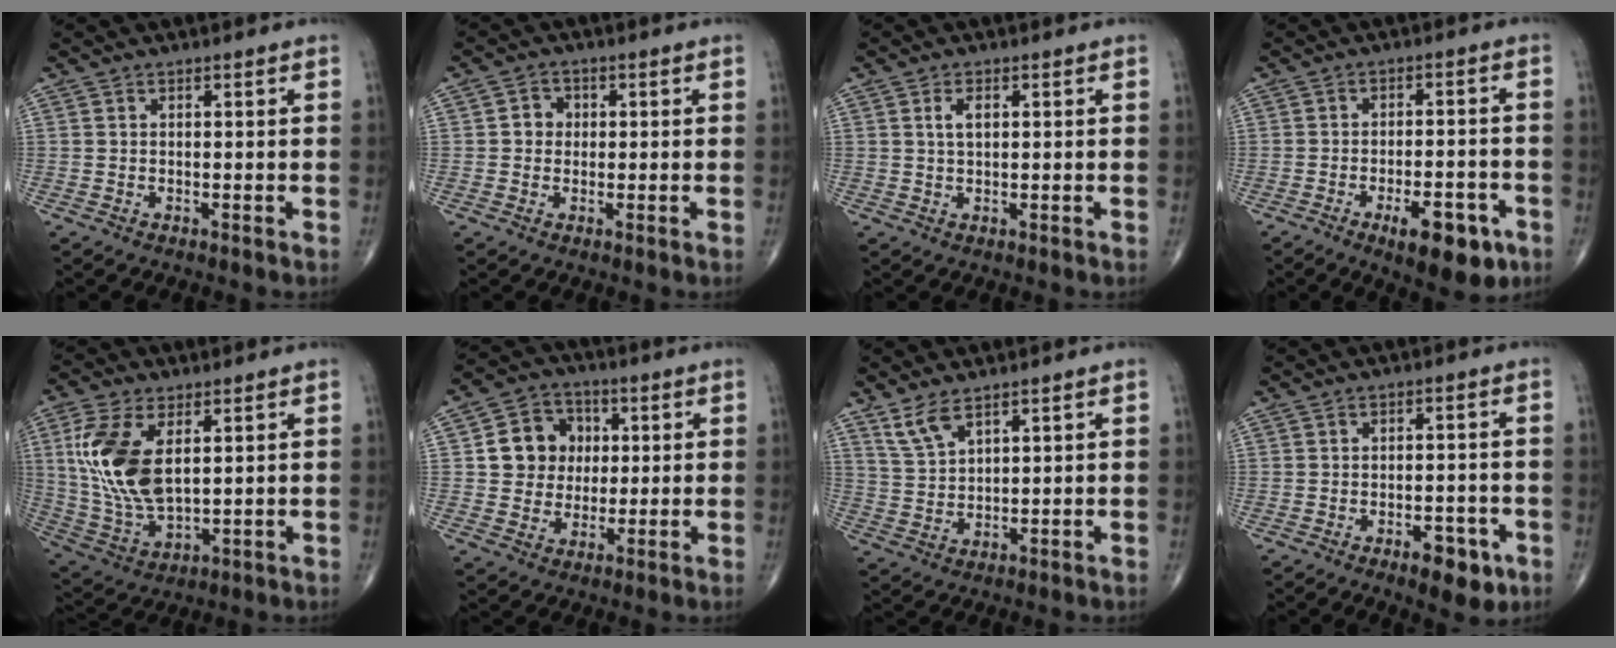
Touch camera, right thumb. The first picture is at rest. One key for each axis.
{"total": 3.1, "fx": 0.2, "fy": 2.8, "fz": 1.2, "tx": -0.001, "ty": 0.007, "tz": -0.004}
{"total": 2.5, "fx": 0.7, "fy": 1.3, "fz": 2.1, "tx": -0.037, "ty": 0.002, "tz": 0.013}
{"total": 11.0, "fx": -5.5, "fy": 4.3, "fz": 8.5, "tx": -0.107, "ty": 0.021, "tz": -0.071}
{"total": 14.9, "fx": 3.7, "fy": 7.8, "fz": 12.2, "tx": -0.254, "ty": -0.012, "tz": 0.082}
{"total": 10.4, "fx": 1.6, "fy": 9.3, "fz": 4.5, "tx": -0.033, "ty": 0.008, "tz": 0.023}
{"total": 5.0, "fx": 3.6, "fy": 1.7, "fz": 3.0, "tx": -0.063, "ty": -0.017, "tz": 0.080}
{"total": 7.0, "fx": -3.6, "fy": 3.2, "fz": 5.1, "tx": -0.053, "ty": 0.015, "tz": -0.046}